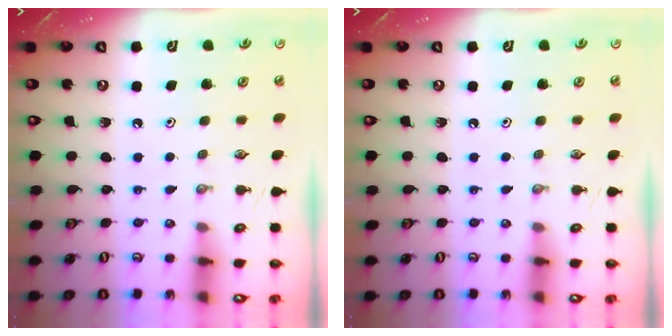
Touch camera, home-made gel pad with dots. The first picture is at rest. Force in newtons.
{"total": 0.0}